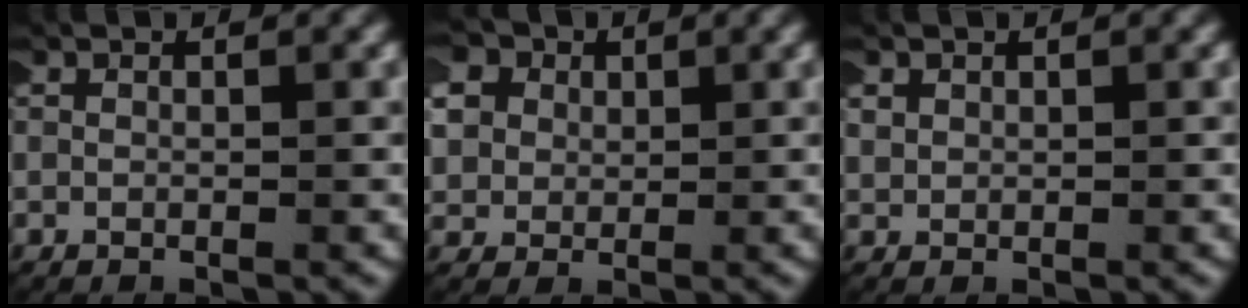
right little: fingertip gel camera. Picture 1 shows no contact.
{"total": 6.8, "force": [2.4, 5.6, 2.9], "torque": [-0.088, 0.001, 0.033]}
{"total": 1.2, "force": [0.6, 1.0, 0.5], "torque": [-0.021, 0.000, 0.015]}